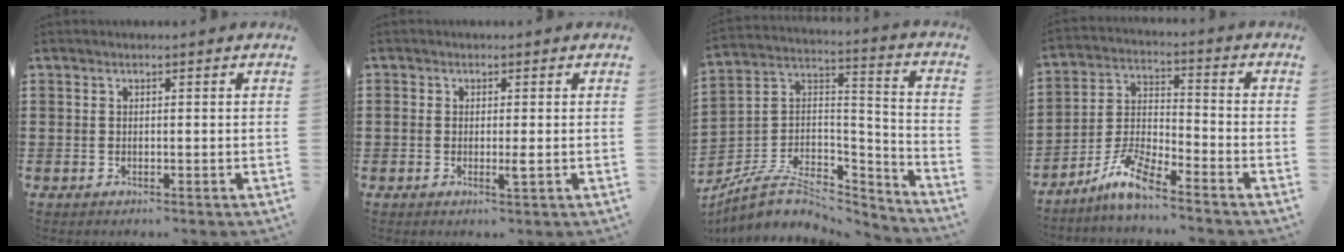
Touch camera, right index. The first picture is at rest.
{"total": 1.6, "force": [-0.4, 0.4, 1.5], "torque": [-0.036, -0.003, -0.009]}
{"total": 8.1, "force": [-5.3, 4.6, 4.0], "torque": [-0.090, 0.008, -0.101]}
{"total": 7.3, "force": [-6.0, 1.0, 4.0], "torque": [-0.102, -0.008, -0.121]}